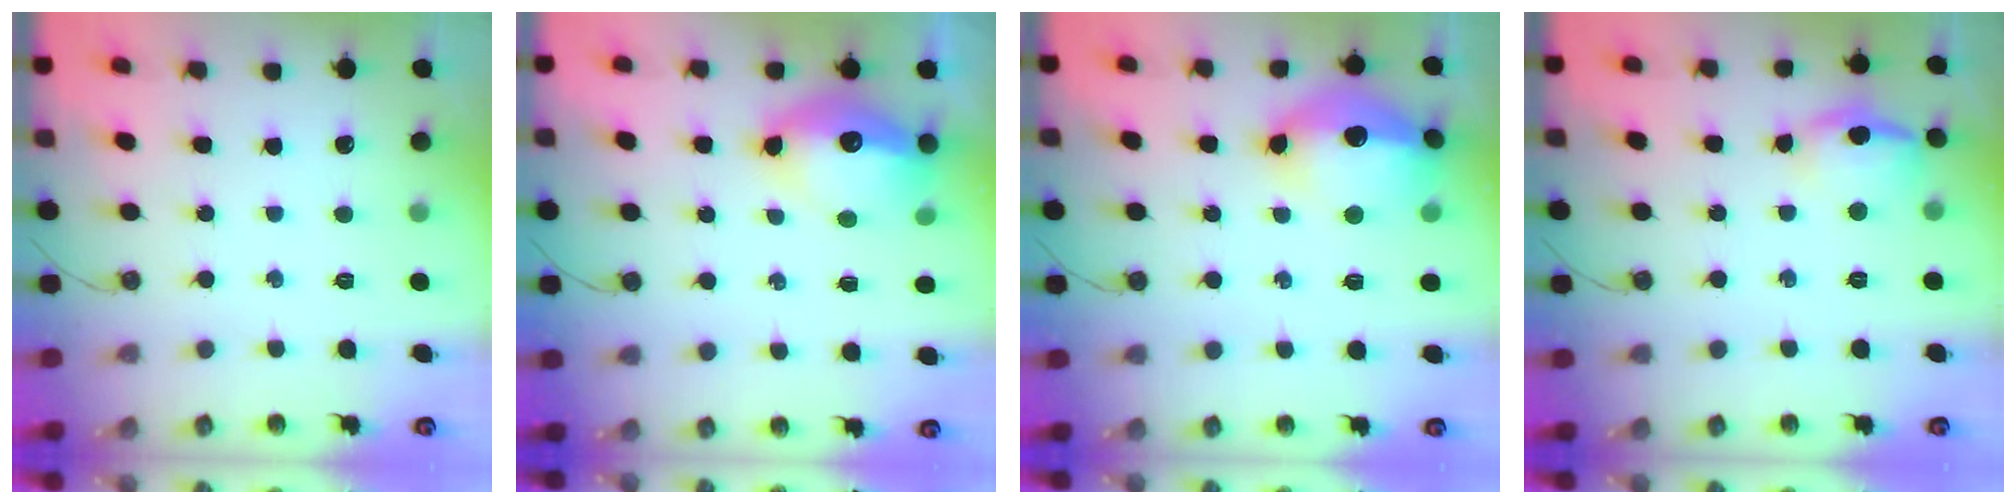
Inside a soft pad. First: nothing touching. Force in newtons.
{"total": 14.1, "press": 14.1, "slide": 1.3}
{"total": 20.5, "press": 18.0, "slide": 9.9}
{"total": 15.2, "press": 11.7, "slide": 9.8}